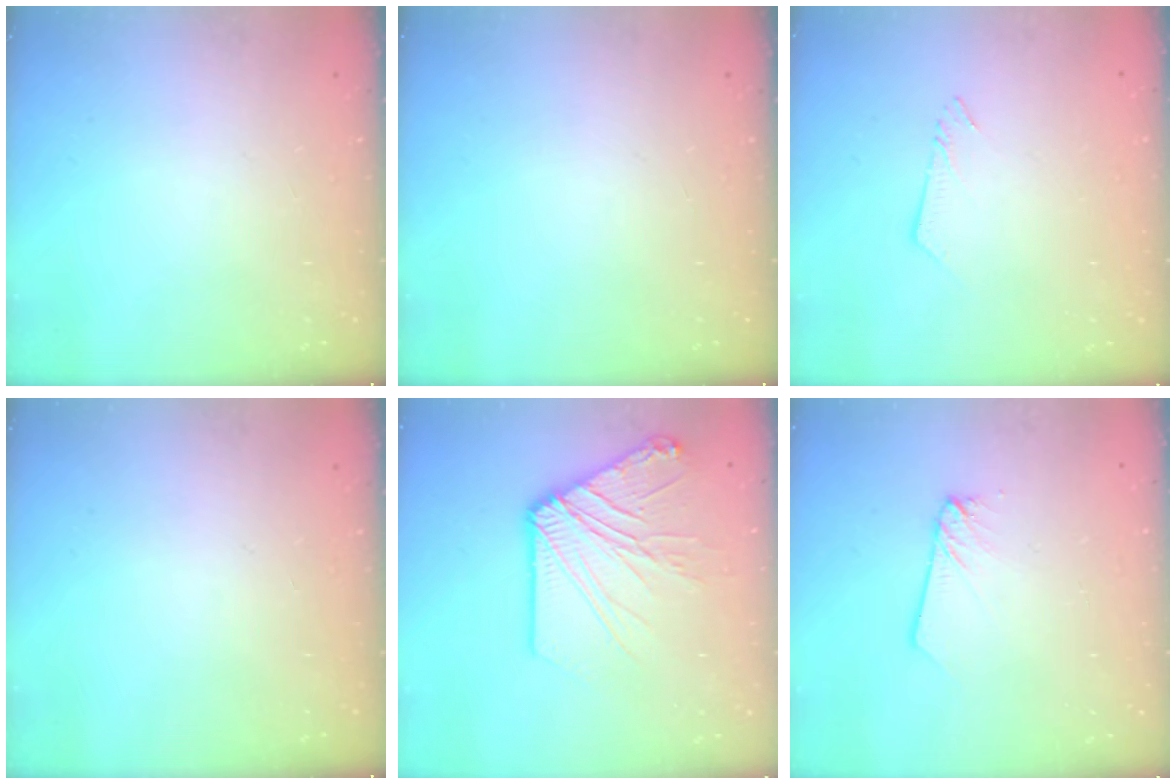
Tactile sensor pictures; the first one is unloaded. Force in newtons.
{"total": 0.0}
{"total": 2.4, "press": 2.4, "slide": 0.3}
{"total": 0.0}
{"total": 15.5, "press": 15.4, "slide": 2.0}
{"total": 1.5, "press": 1.4, "slide": 0.1}